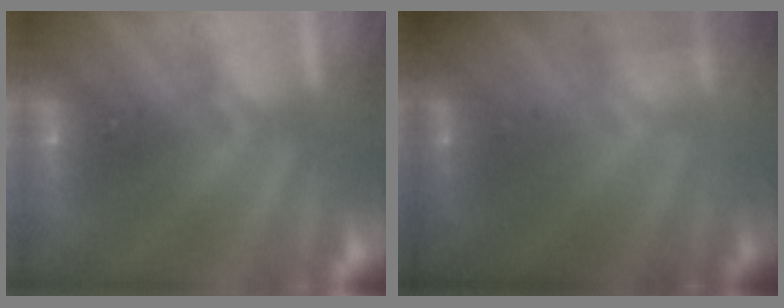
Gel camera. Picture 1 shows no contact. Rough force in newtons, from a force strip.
{"total": 1.9}